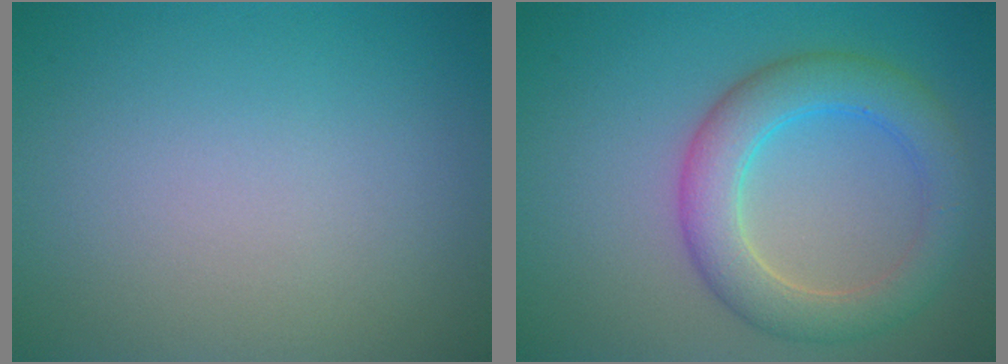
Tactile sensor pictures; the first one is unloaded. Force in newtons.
{"total": 5.4, "press": 5.4, "slide": 0.2}